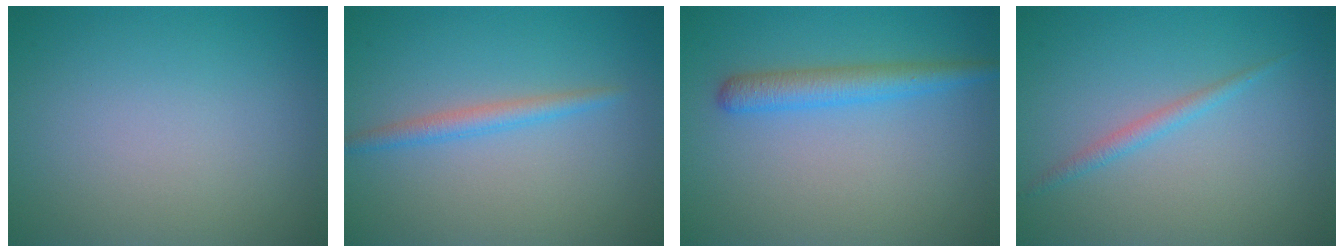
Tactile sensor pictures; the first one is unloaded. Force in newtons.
{"total": 1.8, "press": 1.8, "slide": 0.1}
{"total": 3.0, "press": 3.0, "slide": 0.2}
{"total": 1.3, "press": 1.3, "slide": 0.1}